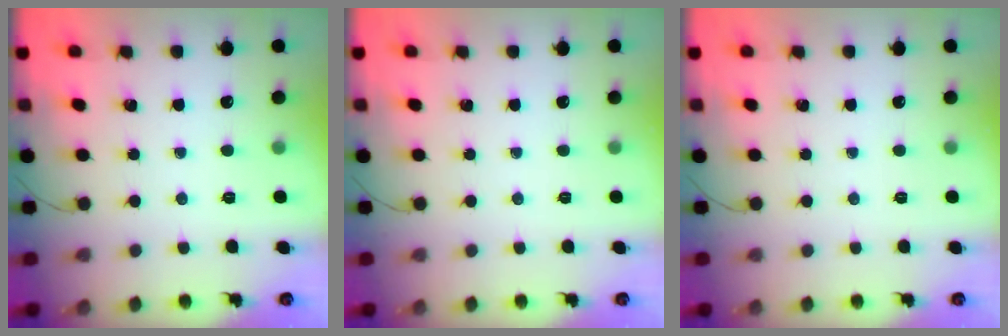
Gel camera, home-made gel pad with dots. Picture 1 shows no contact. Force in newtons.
{"total": 0.0}
{"total": 0.0}